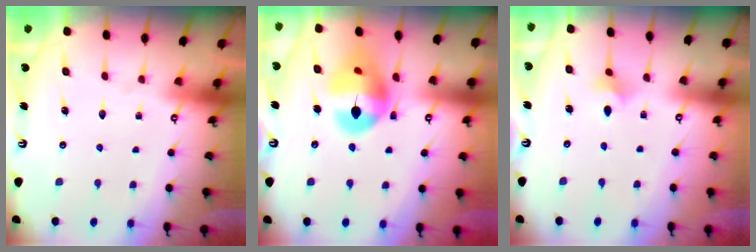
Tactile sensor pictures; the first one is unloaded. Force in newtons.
{"total": 15.8, "press": 15.7, "slide": 1.8}
{"total": 3.7, "press": 3.6, "slide": 0.9}